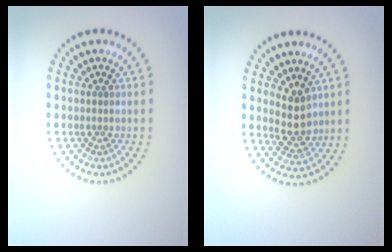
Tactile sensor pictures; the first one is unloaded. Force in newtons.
{"total": 2.8, "press": 2.6, "slide": 1.1}